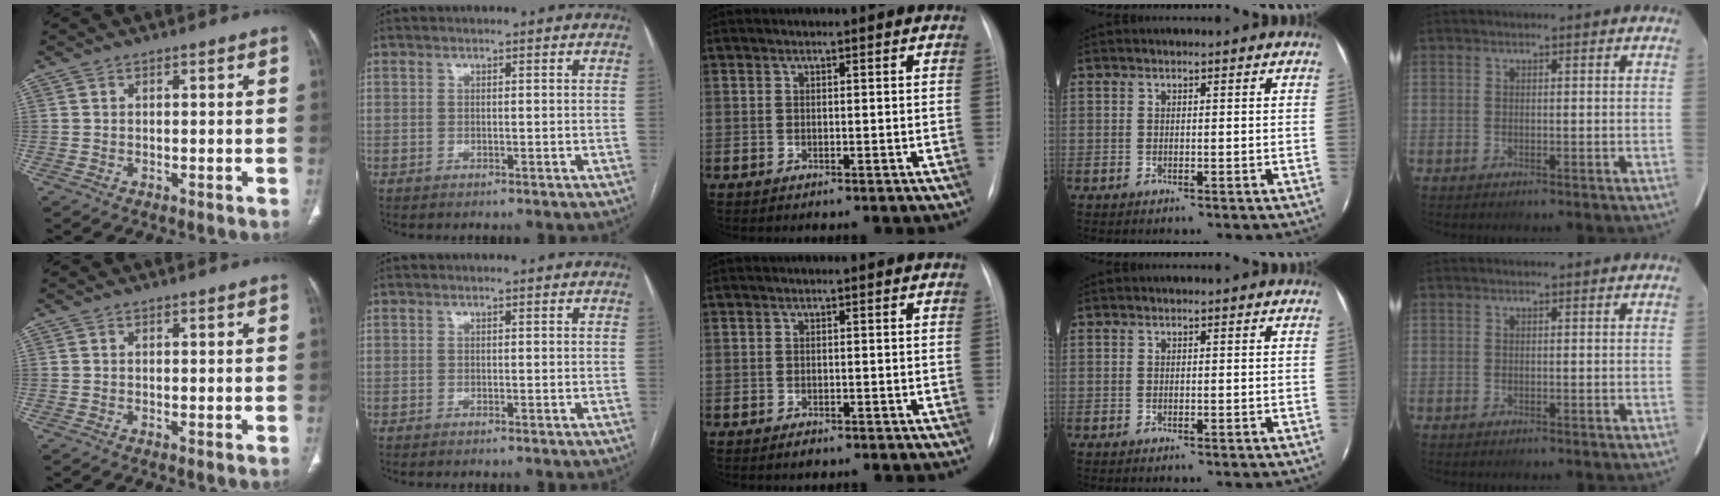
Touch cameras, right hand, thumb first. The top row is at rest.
{"middle": {"total": 0.9, "force": [-0.6, 0.4, 0.5], "torque": [-0.004, 0.000, -0.004]}}